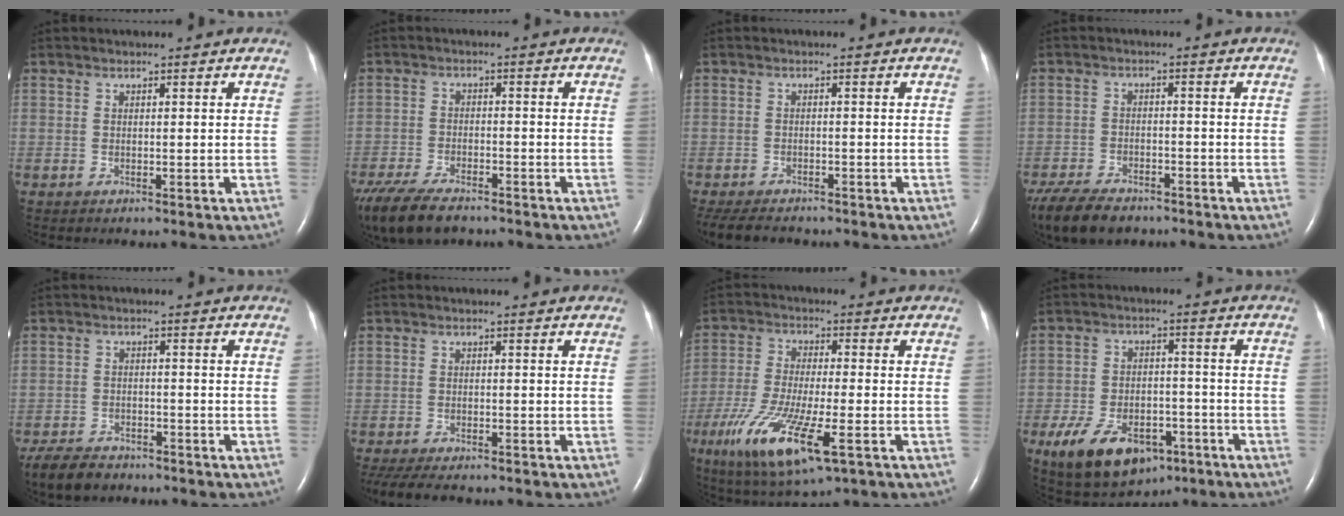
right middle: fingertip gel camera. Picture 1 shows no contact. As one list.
[{"total": 12.4, "force": [-9.5, 4.3, 6.7], "torque": [-0.144, -0.023, -0.158]}, {"total": 8.3, "force": [-7.0, 2.8, 3.5], "torque": [-0.064, -0.009, -0.105]}, {"total": 10.9, "force": [-8.4, 4.6, 5.2], "torque": [-0.109, -0.016, -0.137]}, {"total": 6.4, "force": [-5.4, 2.6, 2.2], "torque": [-0.044, -0.010, -0.092]}, {"total": 8.4, "force": [-7.0, 2.3, 4.1], "torque": [-0.070, -0.010, -0.107]}, {"total": 14.0, "force": [-6.0, 2.8, 12.3], "torque": [-0.249, -0.033, -0.099]}, {"total": 13.3, "force": [-7.4, 7.3, 8.3], "torque": [-0.149, 0.001, -0.110]}]